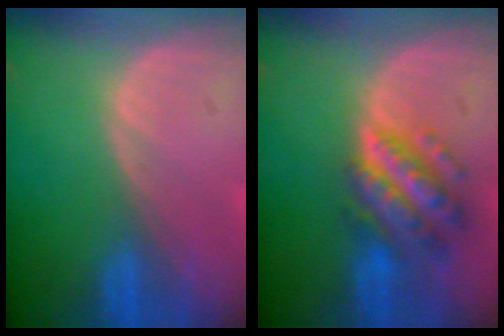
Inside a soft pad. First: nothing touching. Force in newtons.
{"total": 7.6, "press": 7.6, "slide": 0.5}